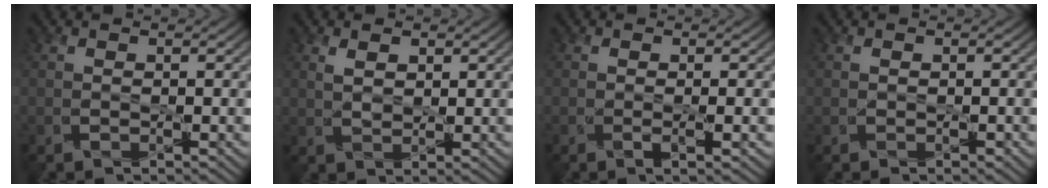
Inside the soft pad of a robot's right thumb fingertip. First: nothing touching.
{"total": 2.4, "force": [1.2, 1.3, 1.6], "torque": [-0.038, -0.003, 0.025]}
{"total": 1.6, "force": [-0.1, 0.2, 1.6], "torque": [-0.028, -0.001, -0.004]}
{"total": 0.8, "force": [-0.3, 0.5, 0.5], "torque": [-0.007, -0.003, -0.002]}